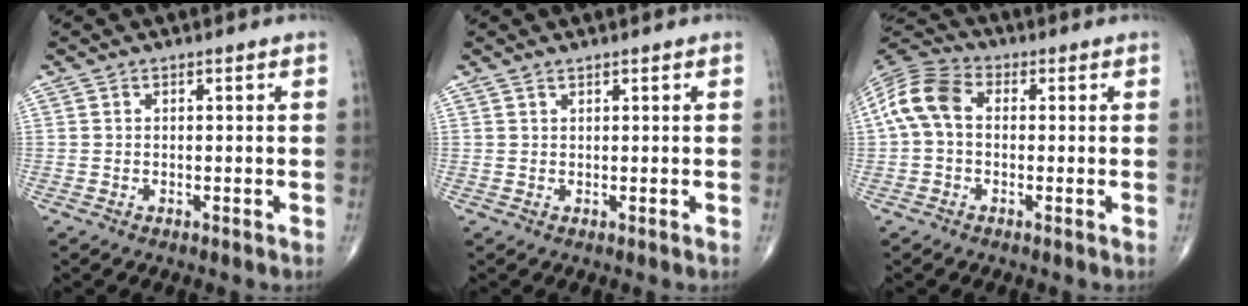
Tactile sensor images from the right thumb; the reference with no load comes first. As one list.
[{"total": 0.6, "force": [0.5, 0.1, 0.1], "torque": [-0.005, -0.004, 0.010]}, {"total": 9.5, "force": [0.5, 6.6, 6.8], "torque": [-0.136, 0.028, -0.004]}]